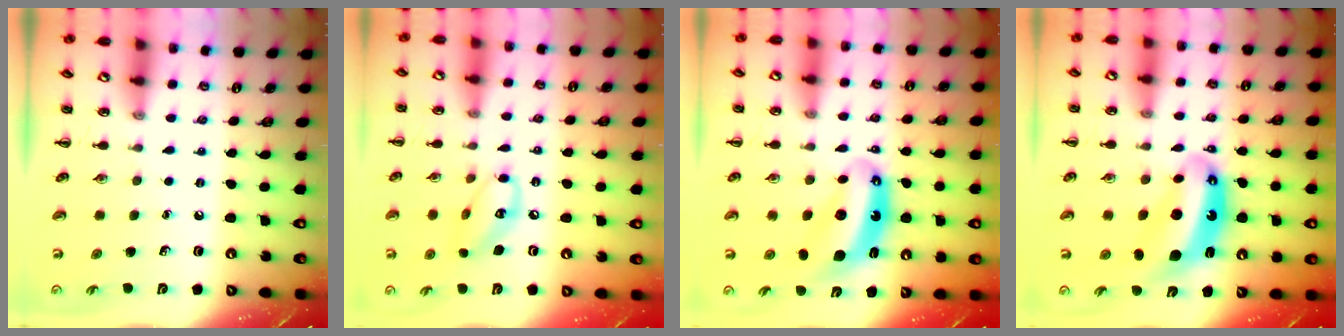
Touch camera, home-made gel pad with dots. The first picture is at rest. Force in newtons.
{"total": 10.2, "press": 10.1, "slide": 1.5}
{"total": 7.6, "press": 7.3, "slide": 2.0}
{"total": 9.8, "press": 9.5, "slide": 2.6}